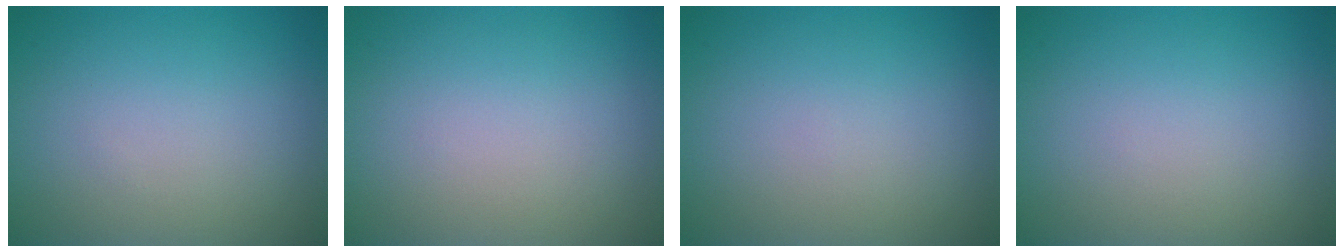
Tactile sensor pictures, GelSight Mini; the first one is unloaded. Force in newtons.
{"total": 0.0}
{"total": 0.0}
{"total": 0.0}